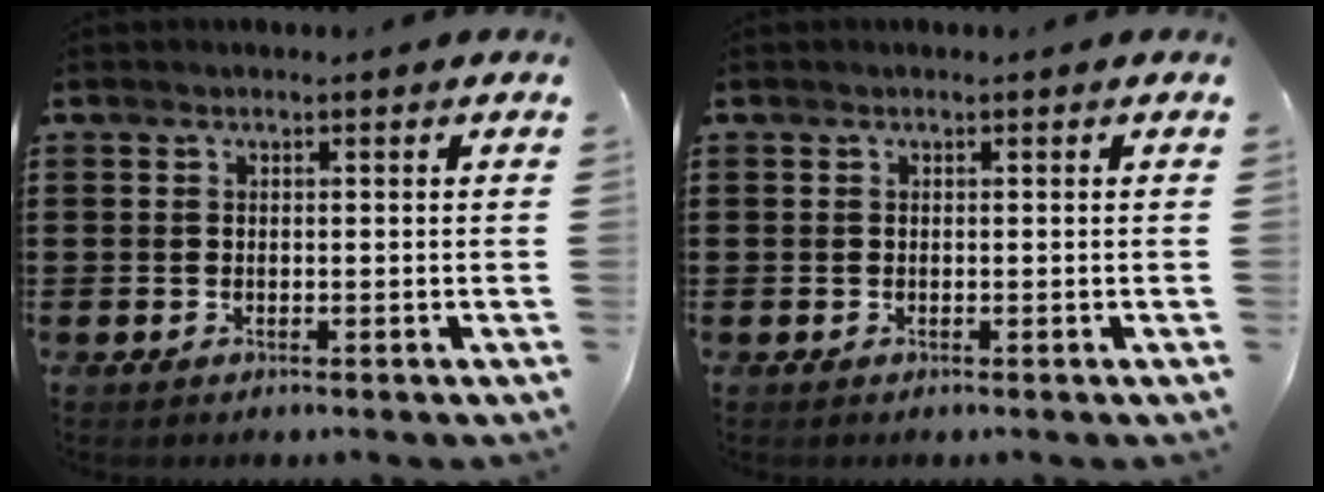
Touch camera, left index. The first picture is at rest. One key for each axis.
{"total": 0.0}